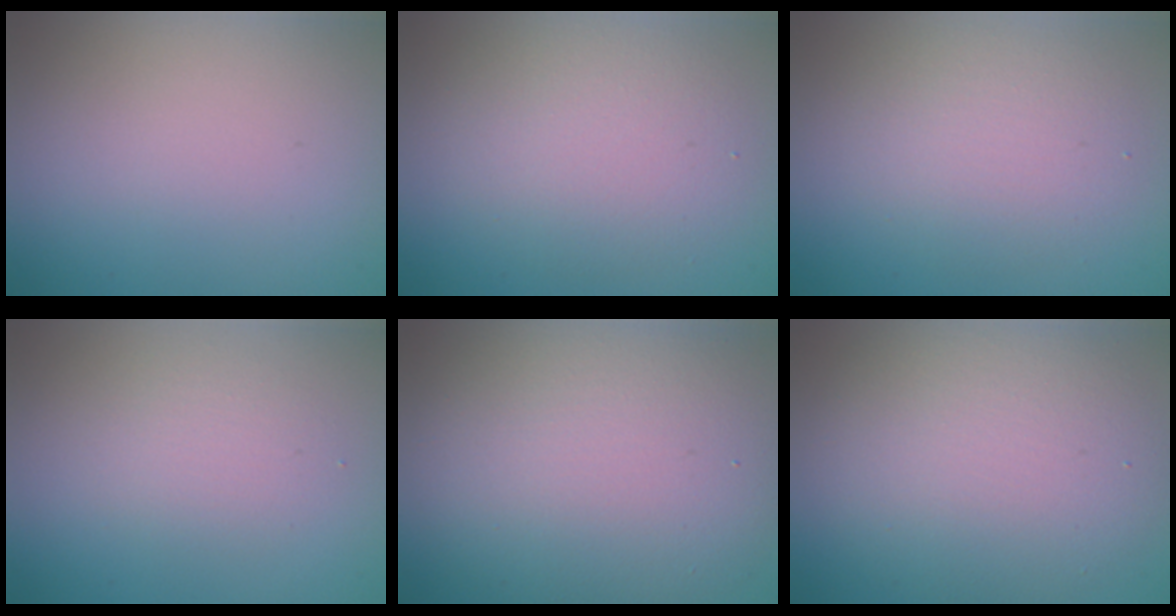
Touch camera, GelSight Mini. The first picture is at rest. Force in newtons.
{"total": 4.3, "press": 4.3, "slide": 0.1}
{"total": 3.9, "press": 3.9, "slide": 0.0}
{"total": 2.0, "press": 2.0, "slide": 0.2}
{"total": 10.5, "press": 10.5, "slide": 0.2}
{"total": 7.5, "press": 7.5, "slide": 0.6}